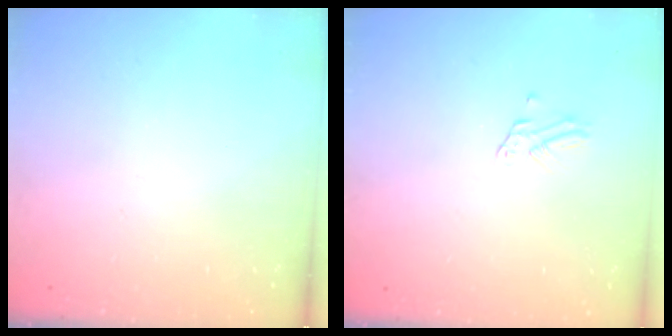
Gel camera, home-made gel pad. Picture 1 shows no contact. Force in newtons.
{"total": 1.2, "press": 1.2, "slide": 0.0}